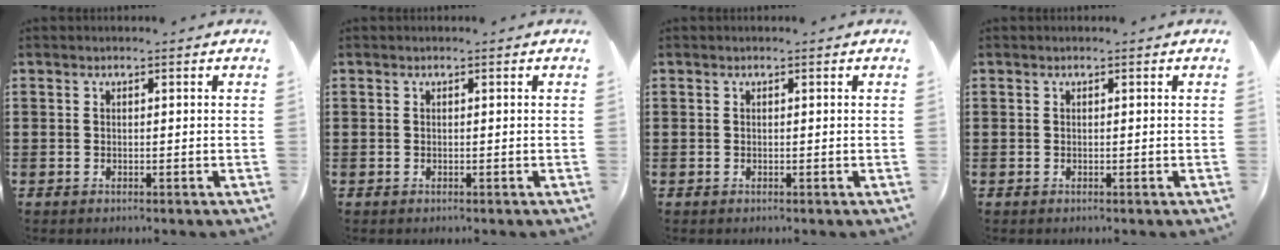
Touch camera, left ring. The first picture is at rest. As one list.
[{"total": 0.0}, {"total": 0.0}, {"total": 0.0}]